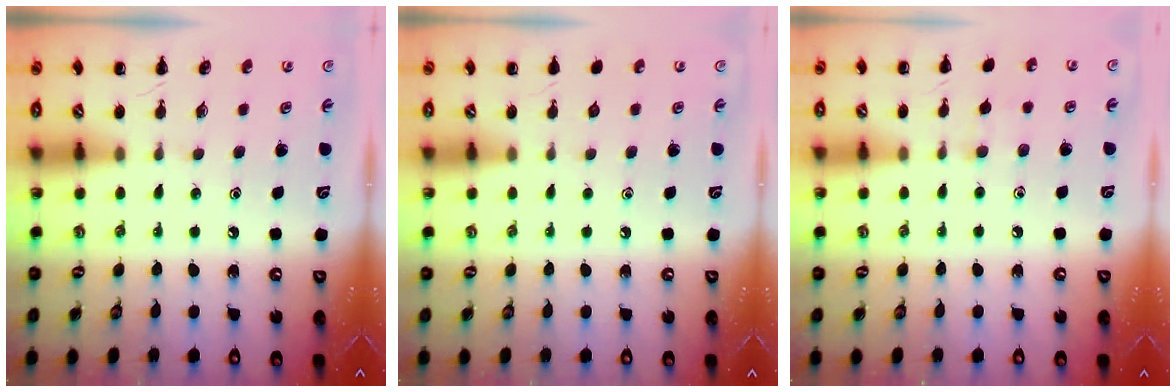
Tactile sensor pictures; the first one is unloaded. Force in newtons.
{"total": 0.0}
{"total": 5.8, "press": 5.3, "slide": 2.2}